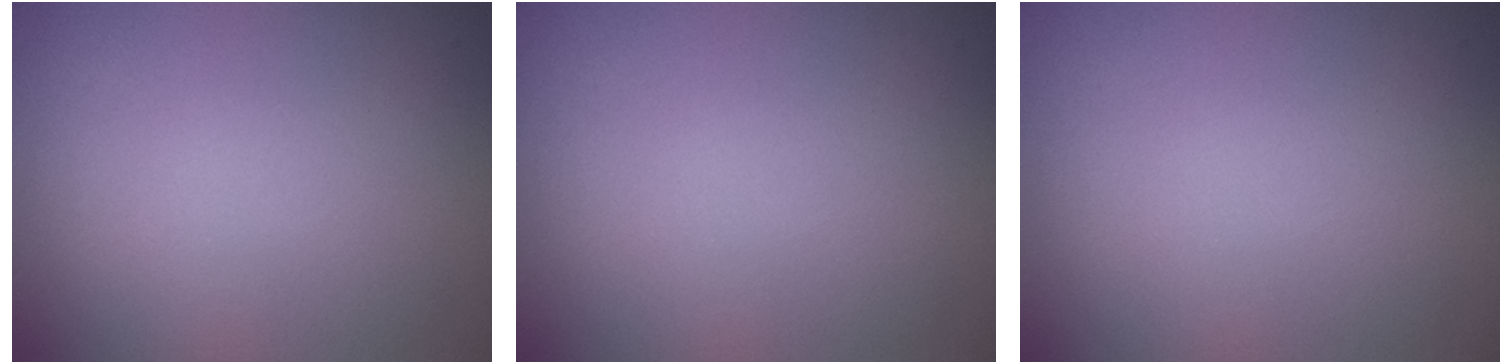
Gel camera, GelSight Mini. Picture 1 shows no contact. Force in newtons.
{"total": 0.0}
{"total": 0.0}